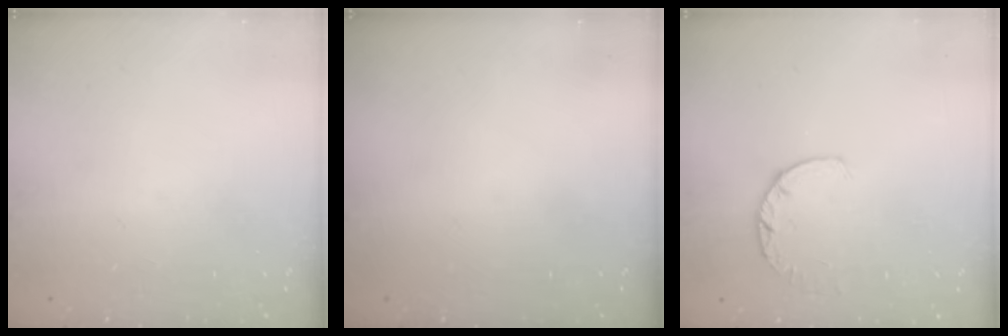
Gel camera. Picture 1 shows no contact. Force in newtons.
{"total": 0.0}
{"total": 3.0, "press": 2.9, "slide": 0.4}